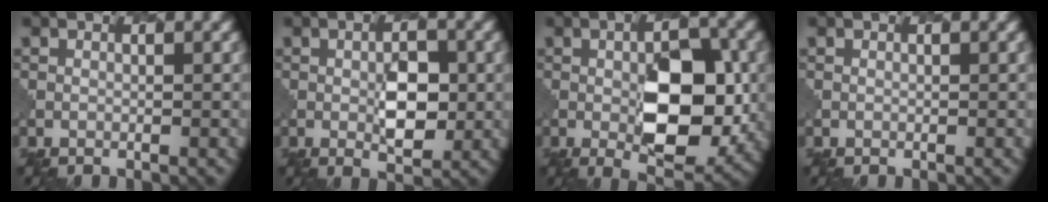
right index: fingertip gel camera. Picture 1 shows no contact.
{"total": 3.5, "force": [0.0, 1.7, 3.0], "torque": [-0.046, -0.003, 0.004]}
{"total": 8.0, "force": [-0.6, 3.4, 7.2], "torque": [-0.105, -0.001, -0.005]}
{"total": 0.0}